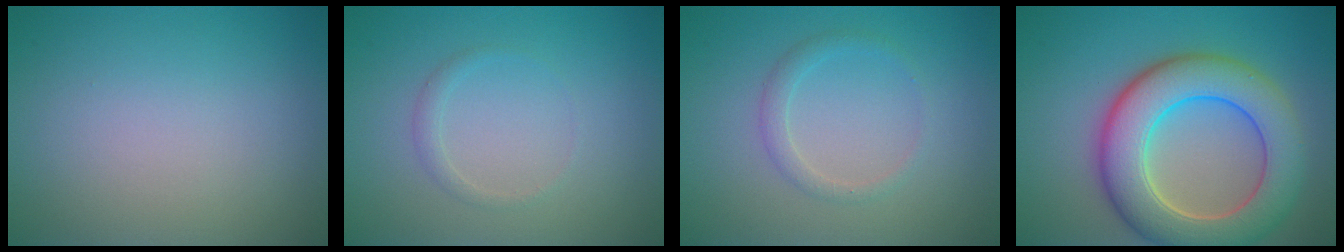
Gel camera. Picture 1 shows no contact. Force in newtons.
{"total": 0.9, "press": 0.9, "slide": 0.0}
{"total": 1.5, "press": 1.4, "slide": 0.0}
{"total": 9.4, "press": 9.3, "slide": 0.8}